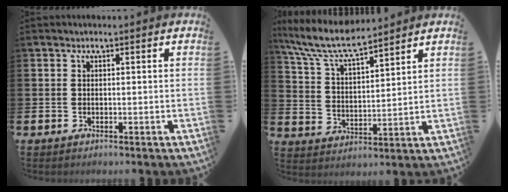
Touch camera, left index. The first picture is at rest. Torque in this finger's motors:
{"motor_torque": [1.12, -1.02, 0.28, 0.21]}